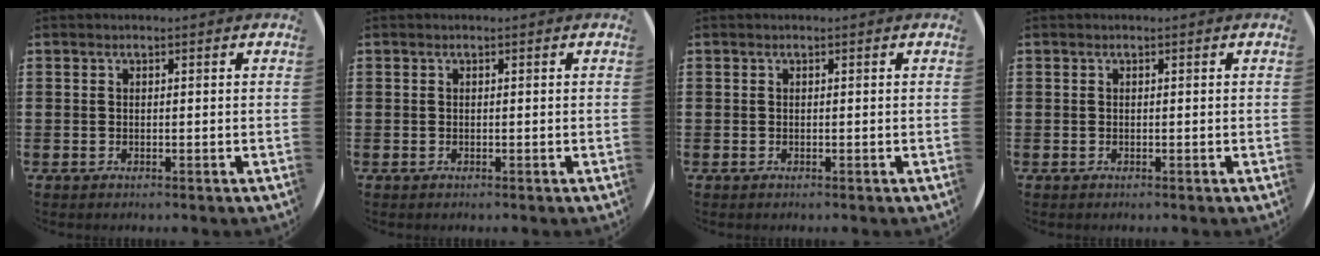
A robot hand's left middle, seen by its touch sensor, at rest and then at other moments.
{"total": 0.0}
{"total": 0.0}
{"total": 0.0}